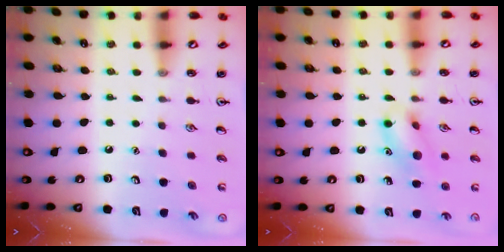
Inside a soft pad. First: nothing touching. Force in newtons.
{"total": 11.3, "press": 11.2, "slide": 1.9}